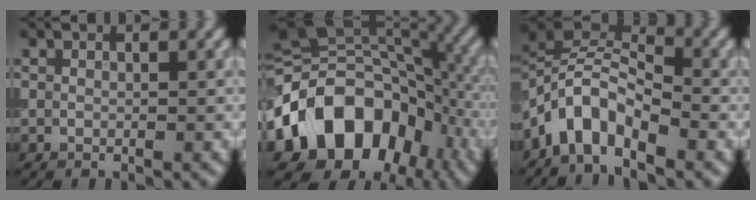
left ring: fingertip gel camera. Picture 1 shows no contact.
{"total": 15.4, "force": [-5.5, 11.3, 8.9], "torque": [-0.149, 0.001, -0.105]}
{"total": 5.5, "force": [-3.3, 2.5, 3.6], "torque": [-0.056, 0.008, -0.075]}